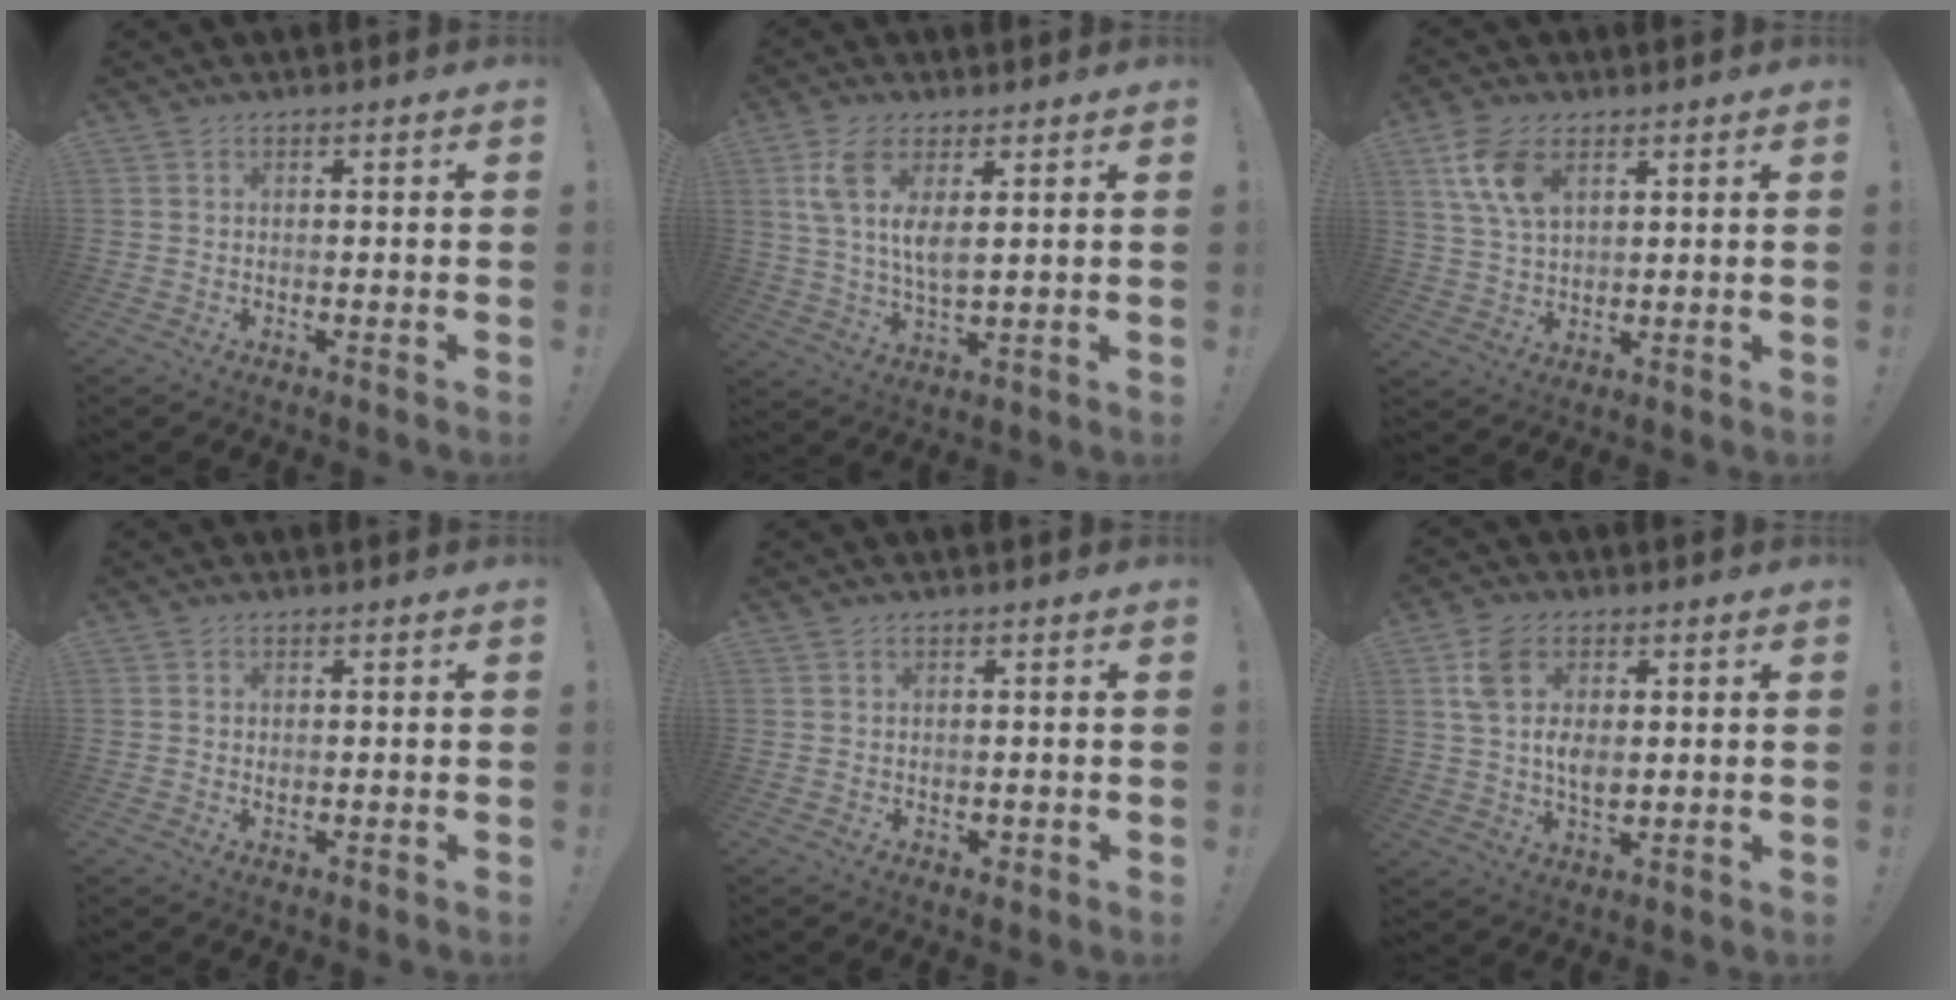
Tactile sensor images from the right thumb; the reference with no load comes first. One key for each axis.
{"total": 10.1, "fx": 4.3, "fy": 4.1, "fz": 8.2, "tx": -0.153, "ty": -0.023, "tz": 0.078}
{"total": 10.3, "fx": 4.9, "fy": 5.8, "fz": 7.0, "tx": -0.137, "ty": -0.014, "tz": 0.092}
{"total": 0.6, "fx": 0.2, "fy": 0.5, "fz": 0.1, "tx": -0.004, "ty": 0.001, "tz": 0.003}
{"total": 0.8, "fx": 0.2, "fy": 0.7, "fz": 0.4, "tx": -0.005, "ty": 0.001, "tz": 0.003}
{"total": 10.2, "fx": 2.5, "fy": 6.8, "fz": 7.2, "tx": -0.139, "ty": -0.006, "tz": 0.048}